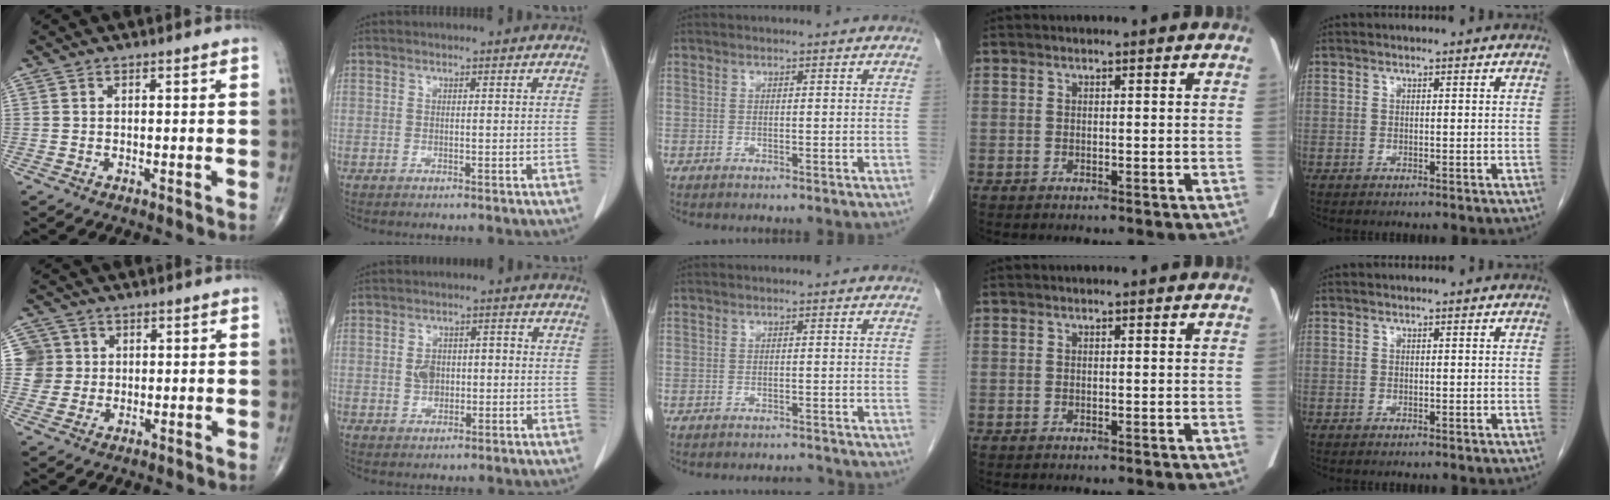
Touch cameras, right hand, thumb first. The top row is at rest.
{"thumb": {"total": 5.1, "force": [1.0, 5.0, 0.1], "torque": [0.031, 0.003, 0.015]}, "index": {"total": 3.9, "force": [-0.2, 2.9, 2.7], "torque": [-0.049, 0.017, 0.002]}, "middle": {"total": 3.0, "force": [-3.0, 0.2, 0.1], "torque": [0.005, -0.006, -0.039]}}